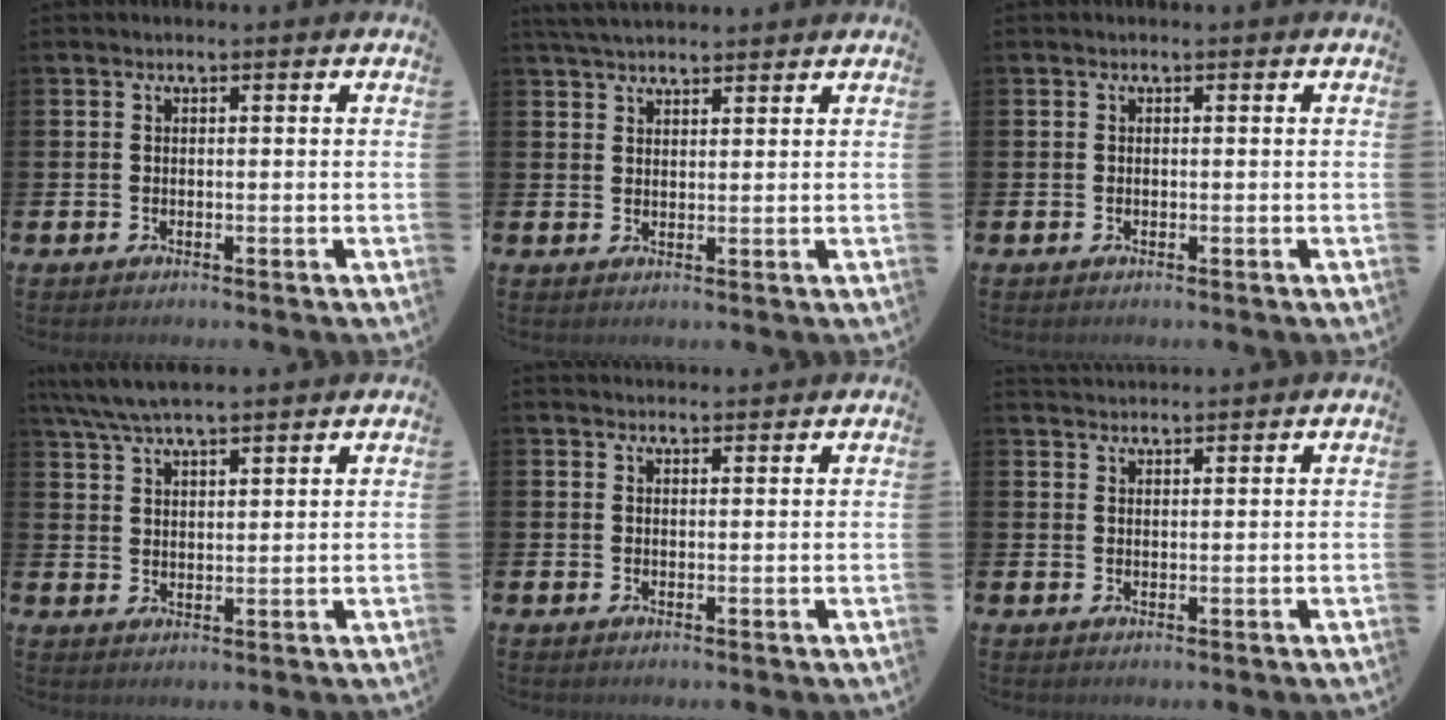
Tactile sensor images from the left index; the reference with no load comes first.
{"total": 4.0, "force": [3.7, 0.8, 1.0], "torque": [-0.025, -0.011, 0.070]}
{"total": 0.0}
{"total": 6.1, "force": [5.7, 0.8, 2.1], "torque": [-0.061, -0.017, 0.105]}
{"total": 1.7, "force": [1.6, 0.3, 0.0], "torque": [0.009, -0.007, 0.028]}
{"total": 2.0, "force": [2.0, 0.3, 0.0], "torque": [0.000, -0.010, 0.037]}